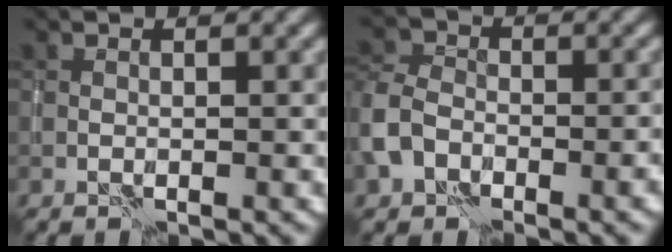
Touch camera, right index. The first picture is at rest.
{"total": 5.4, "force": [-2.6, 3.5, 3.2], "torque": [-0.062, 0.003, -0.064]}